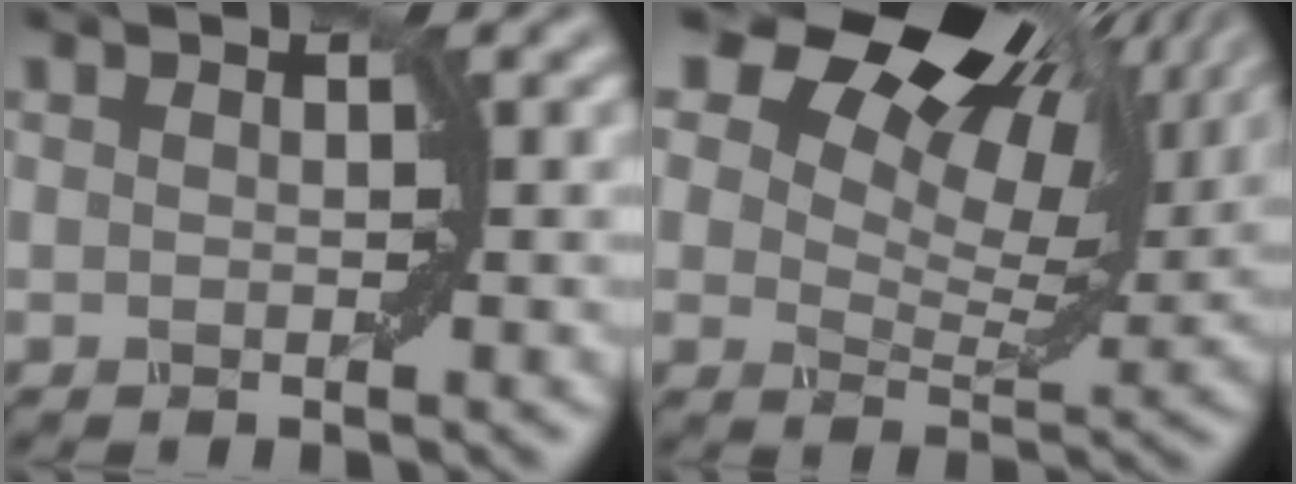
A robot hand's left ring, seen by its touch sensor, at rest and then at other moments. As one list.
[{"total": 15.6, "force": [10.1, 7.8, 9.0], "torque": [-0.165, 0.055, 0.142]}]